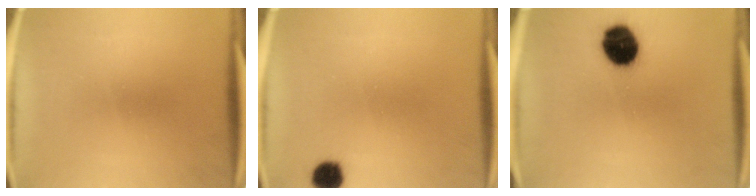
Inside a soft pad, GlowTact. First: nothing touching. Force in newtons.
{"total": 4.2}
{"total": 11.9}